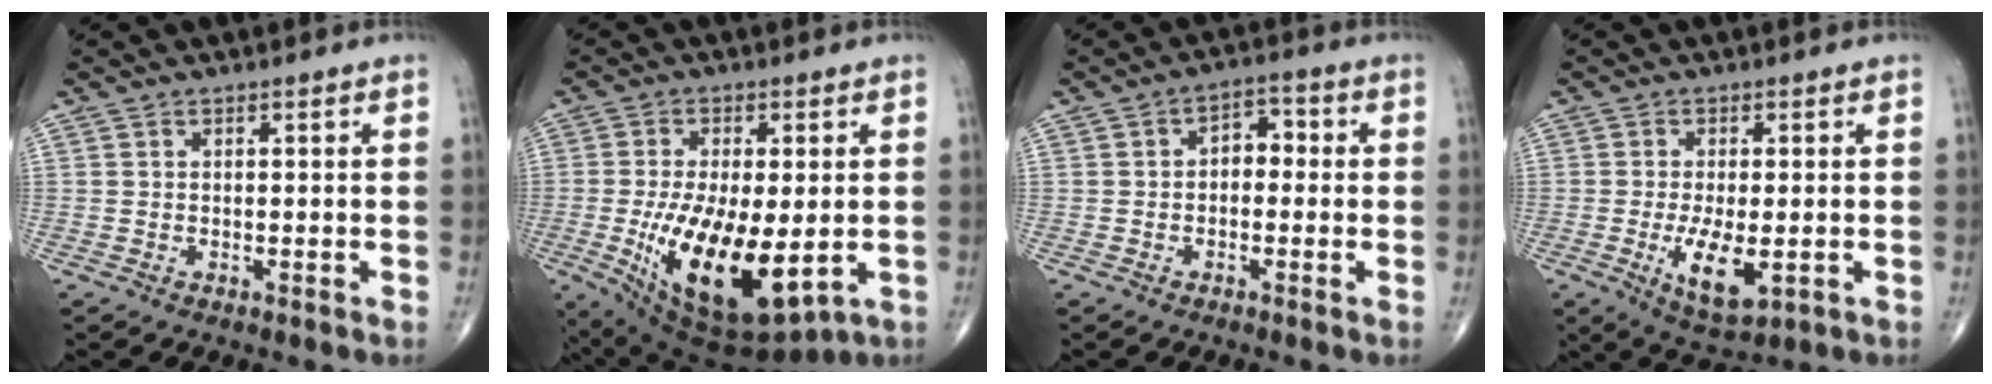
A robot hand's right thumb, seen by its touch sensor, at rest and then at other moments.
{"total": 18.4, "force": [-3.6, 7.8, 16.3], "torque": [-0.294, -0.026, -0.037]}
{"total": 4.5, "force": [-0.2, 3.1, 3.3], "torque": [-0.027, 0.021, -0.017]}
{"total": 8.2, "force": [-2.0, 3.4, 7.2], "torque": [-0.125, -0.017, -0.027]}